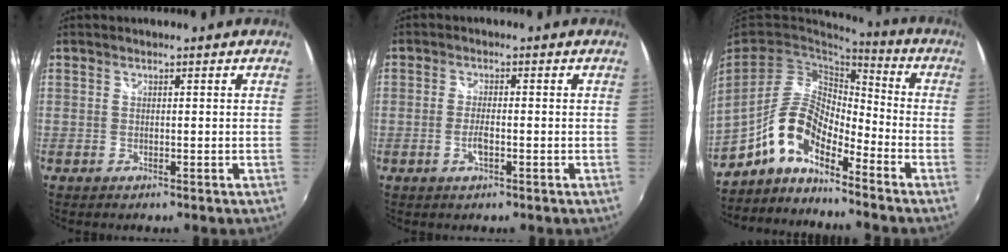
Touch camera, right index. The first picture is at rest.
{"total": 2.9, "force": [-1.0, 0.9, 2.5], "torque": [-0.052, -0.002, -0.020]}
{"total": 10.4, "force": [-6.8, 4.0, 6.8], "torque": [-0.137, 0.013, -0.137]}